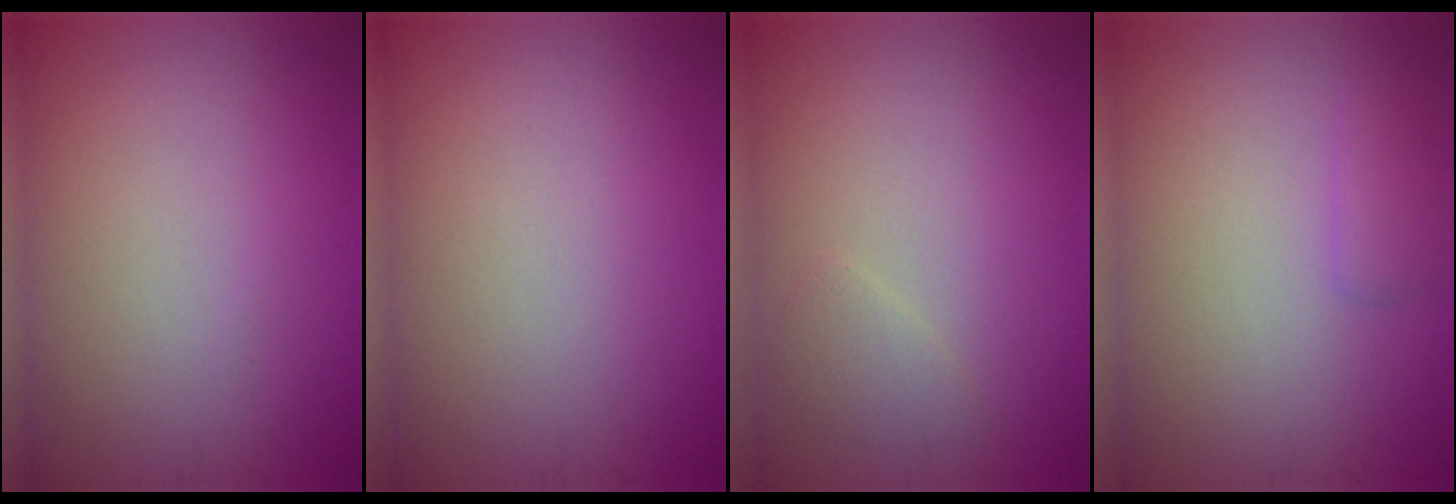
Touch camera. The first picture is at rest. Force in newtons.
{"total": 0.0}
{"total": 1.3, "press": 1.3, "slide": 0.1}
{"total": 1.5, "press": 1.5, "slide": 0.1}